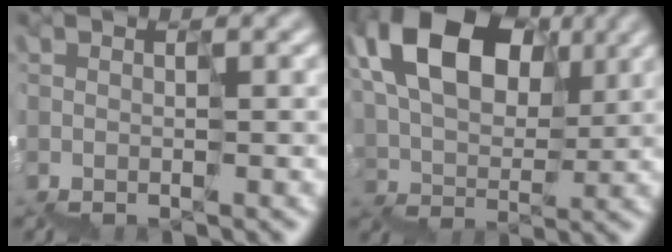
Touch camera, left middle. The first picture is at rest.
{"total": 11.4, "force": [5.8, 7.1, 6.8], "torque": [-0.113, 0.043, 0.095]}